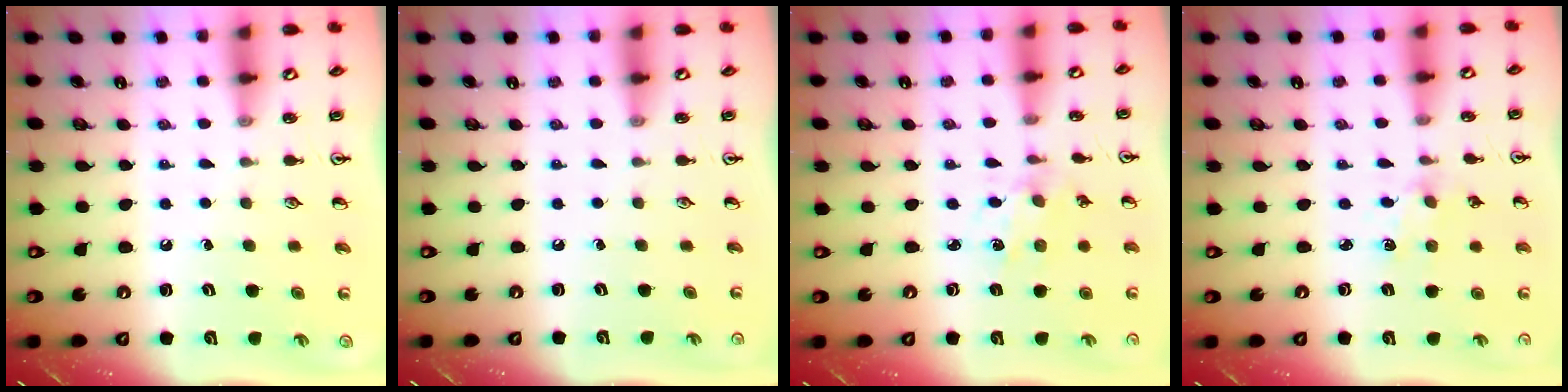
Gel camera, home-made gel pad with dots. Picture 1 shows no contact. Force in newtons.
{"total": 0.0}
{"total": 1.7, "press": 1.6, "slide": 0.1}
{"total": 1.5, "press": 1.5, "slide": 0.3}